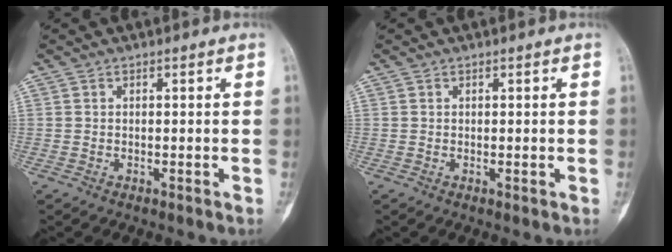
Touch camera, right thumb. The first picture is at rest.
{"total": 0.5, "force": [0.0, 0.2, 0.5], "torque": [-0.007, -0.002, 0.001]}